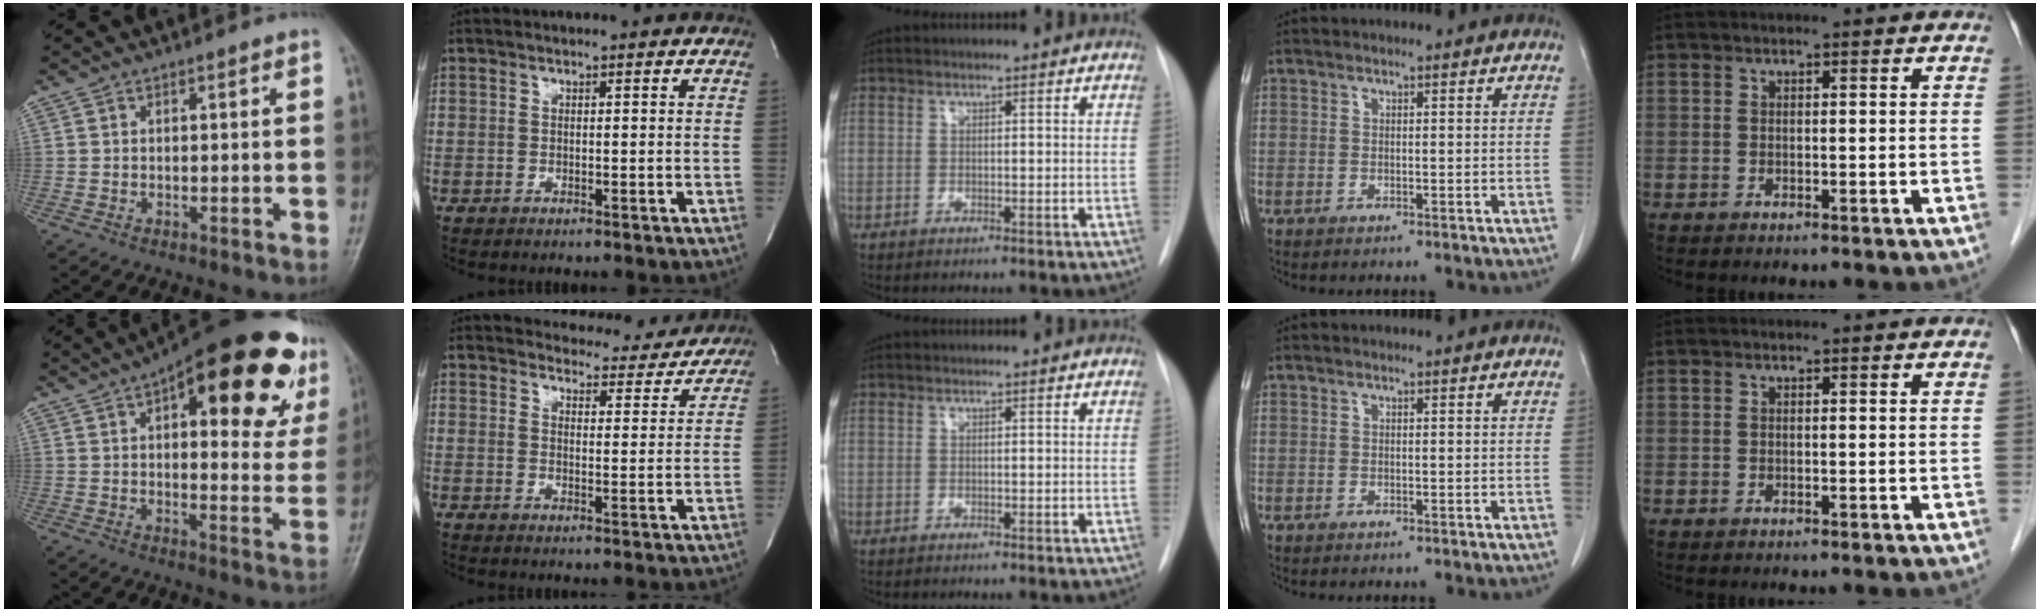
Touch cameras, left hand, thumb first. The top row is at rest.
{"thumb": {"total": 26.0, "force": [12.9, 9.8, 20.3], "torque": [-0.242, -0.009, 0.172]}, "index": {"total": 9.2, "force": [8.9, 2.2, 0.3], "torque": [0.010, -0.013, 0.100]}}